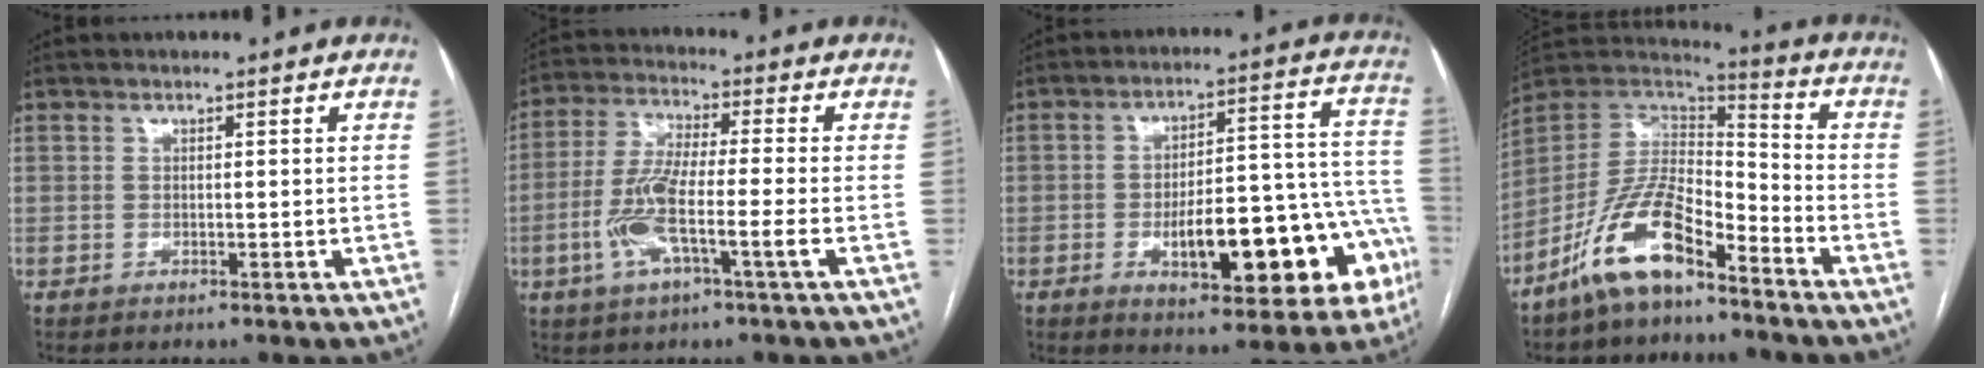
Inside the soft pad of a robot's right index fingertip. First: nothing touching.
{"total": 8.8, "force": [-2.7, 0.7, 8.3], "torque": [-0.176, 0.004, -0.057]}
{"total": 19.4, "force": [-6.7, 6.7, 17.0], "torque": [-0.150, 0.046, -0.073]}
{"total": 13.4, "force": [-9.0, 4.3, 8.9], "torque": [-0.179, 0.018, -0.169]}